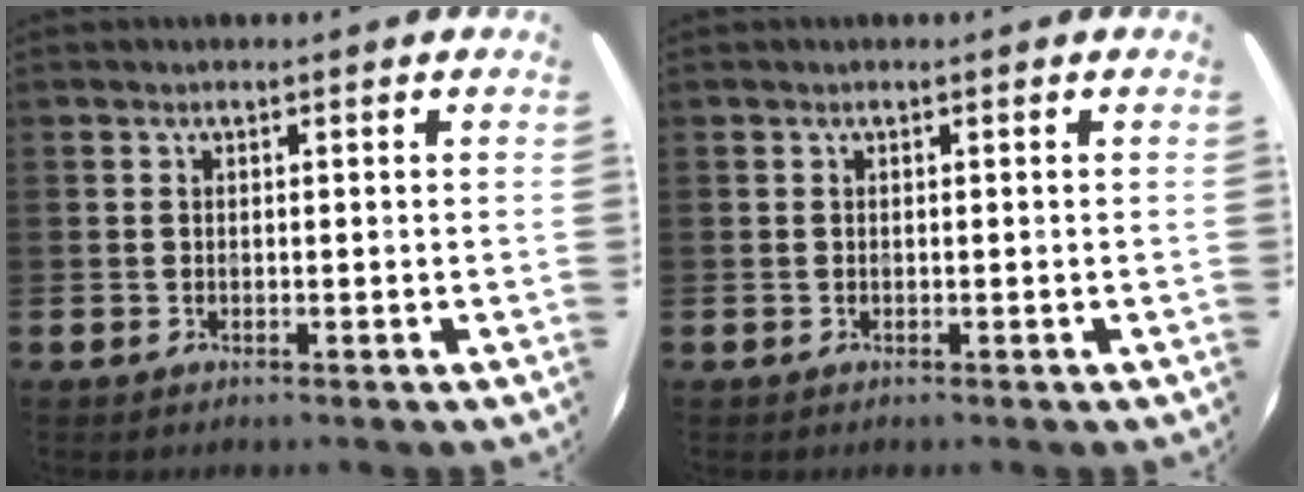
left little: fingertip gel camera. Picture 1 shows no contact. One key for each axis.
{"total": 0.0}